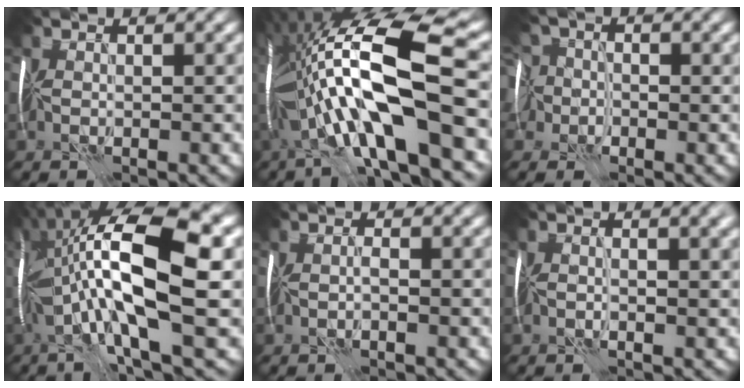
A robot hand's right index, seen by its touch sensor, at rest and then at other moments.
{"total": 15.6, "force": [-1.7, 4.5, 14.9], "torque": [-0.285, 0.021, -0.029]}
{"total": 5.9, "force": [-1.9, 4.7, 3.0], "torque": [-0.060, 0.008, -0.061]}
{"total": 15.3, "force": [0.1, 4.6, 14.6], "torque": [-0.293, 0.021, -0.002]}
{"total": 0.9, "force": [-0.7, -0.5, 0.0], "torque": [-0.004, -0.005, -0.010]}
{"total": 3.0, "force": [1.2, 1.5, 2.4], "torque": [-0.010, 0.023, -0.011]}